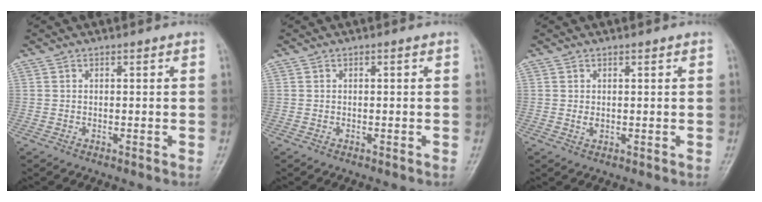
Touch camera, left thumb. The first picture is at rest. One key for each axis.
{"total": 0.0}
{"total": 1.3, "fx": 0.6, "fy": 0.8, "fz": 0.9, "tx": -0.011, "ty": -0.005, "tz": 0.013}